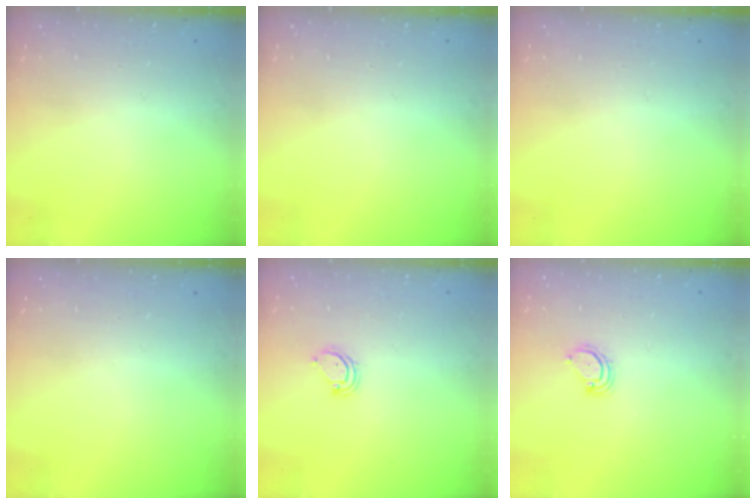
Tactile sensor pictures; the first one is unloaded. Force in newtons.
{"total": 0.0}
{"total": 0.0}
{"total": 0.0}
{"total": 3.3, "press": 3.3, "slide": 0.4}
{"total": 3.5, "press": 3.5, "slide": 0.3}